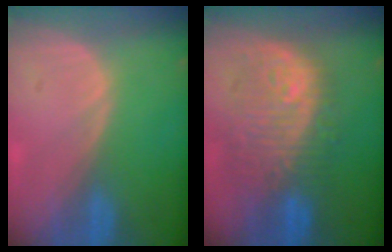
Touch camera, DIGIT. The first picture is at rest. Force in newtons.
{"total": 11.0, "press": 10.5, "slide": 3.3}